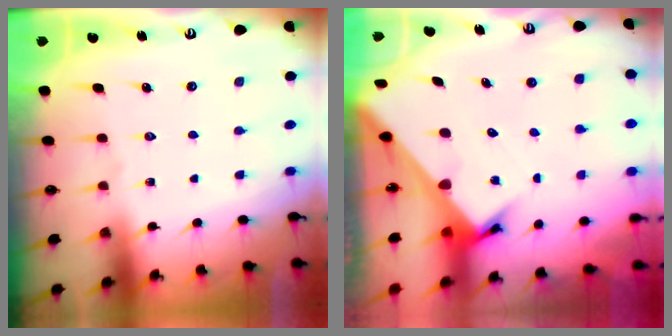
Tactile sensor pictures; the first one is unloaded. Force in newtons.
{"total": 3.9, "press": 3.9, "slide": 0.3}